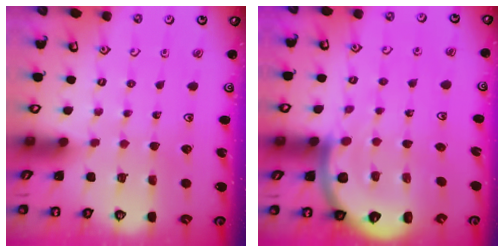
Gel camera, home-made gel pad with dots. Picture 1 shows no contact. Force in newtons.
{"total": 7.3, "press": 7.2, "slide": 1.1}